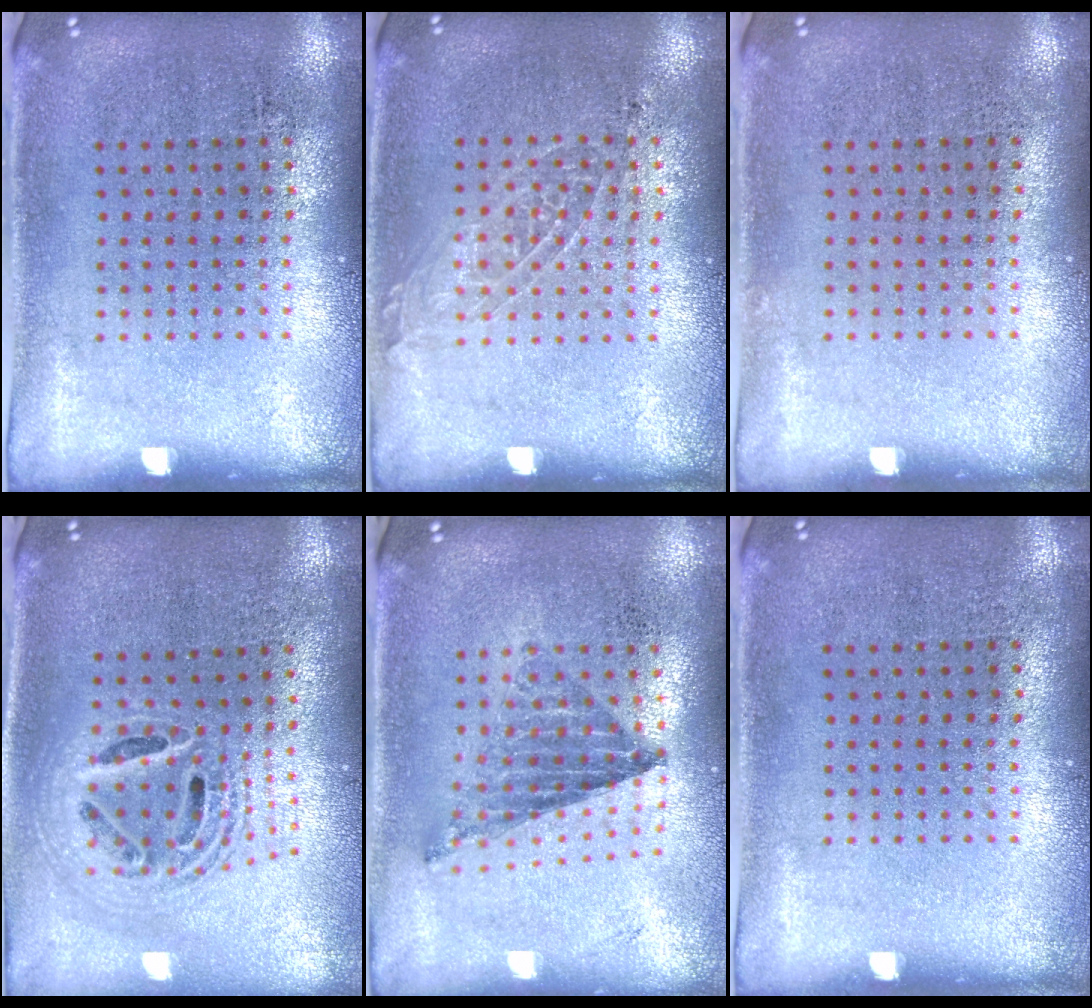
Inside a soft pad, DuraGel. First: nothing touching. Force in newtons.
{"total": 1.1, "press": 1.0, "slide": 0.3}
{"total": 0.0}
{"total": 2.1, "press": 1.7, "slide": 1.2}
{"total": 0.8, "press": 0.8, "slide": 0.2}
{"total": 0.0}